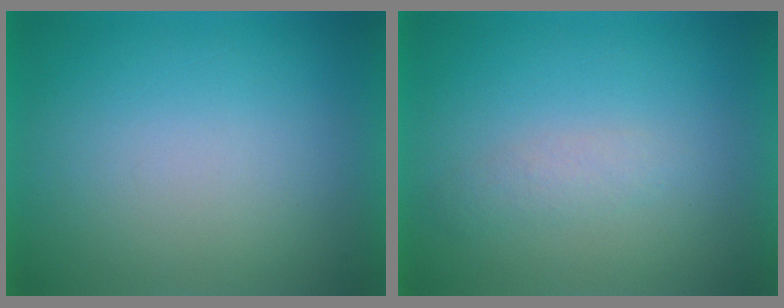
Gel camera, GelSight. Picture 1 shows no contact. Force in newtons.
{"total": 1.9}